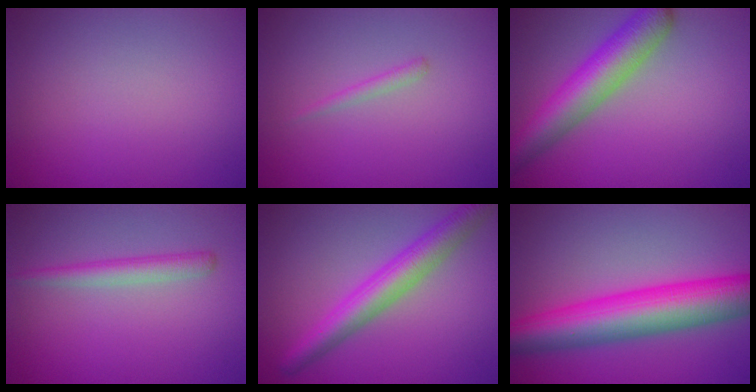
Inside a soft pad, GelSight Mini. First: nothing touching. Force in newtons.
{"total": 0.8, "press": 0.8, "slide": 0.1}
{"total": 6.6, "press": 6.6, "slide": 0.2}
{"total": 2.1, "press": 2.1, "slide": 0.1}
{"total": 5.1, "press": 5.1, "slide": 0.1}
{"total": 9.6, "press": 9.6, "slide": 0.2}